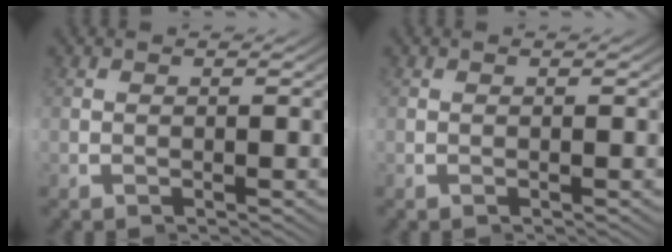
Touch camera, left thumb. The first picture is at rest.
{"total": 0.0}